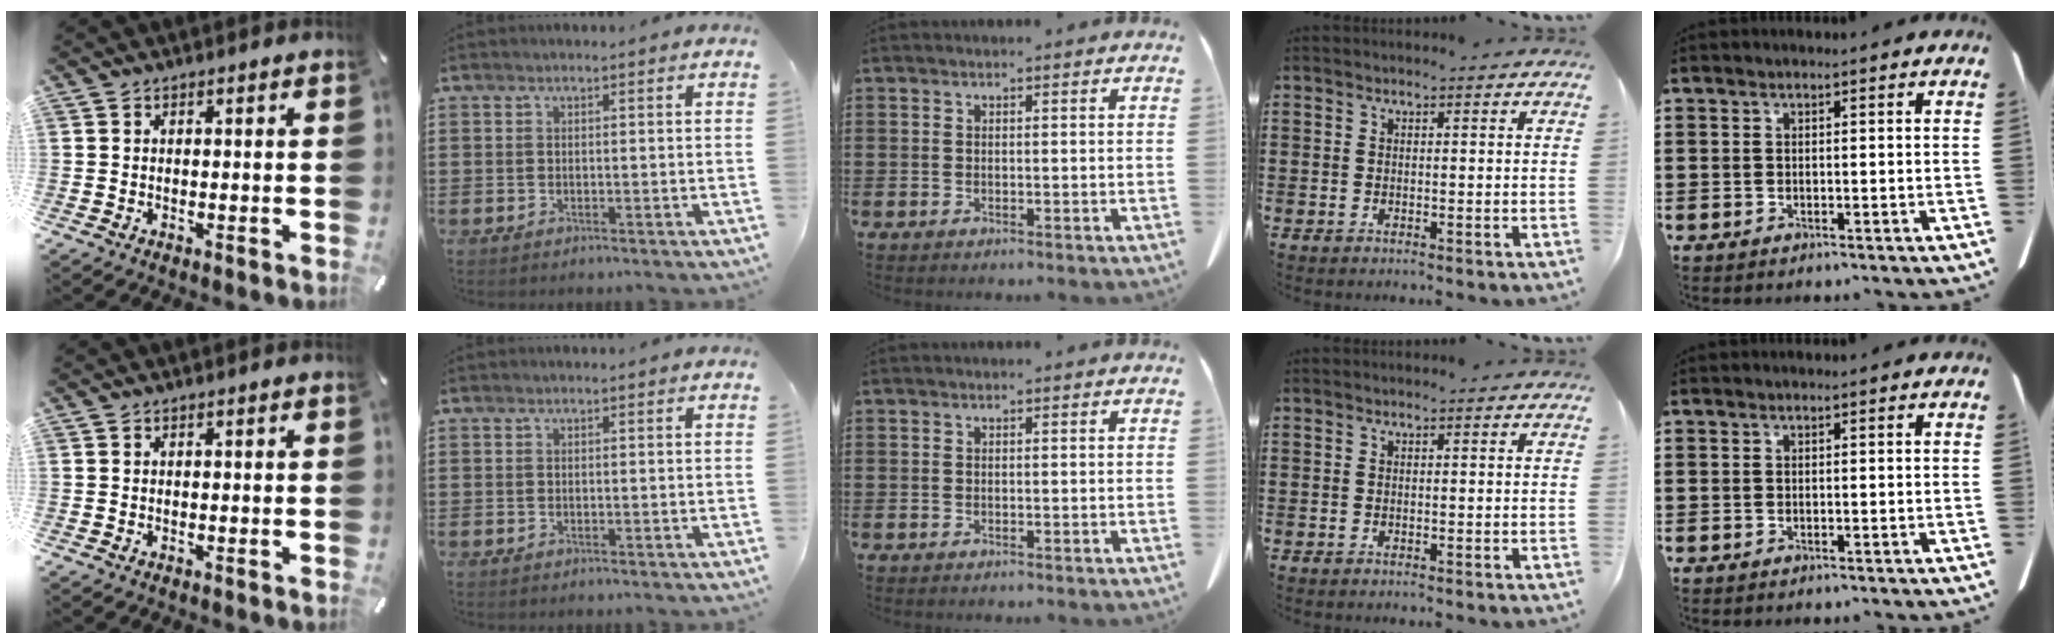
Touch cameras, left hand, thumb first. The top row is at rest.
{}